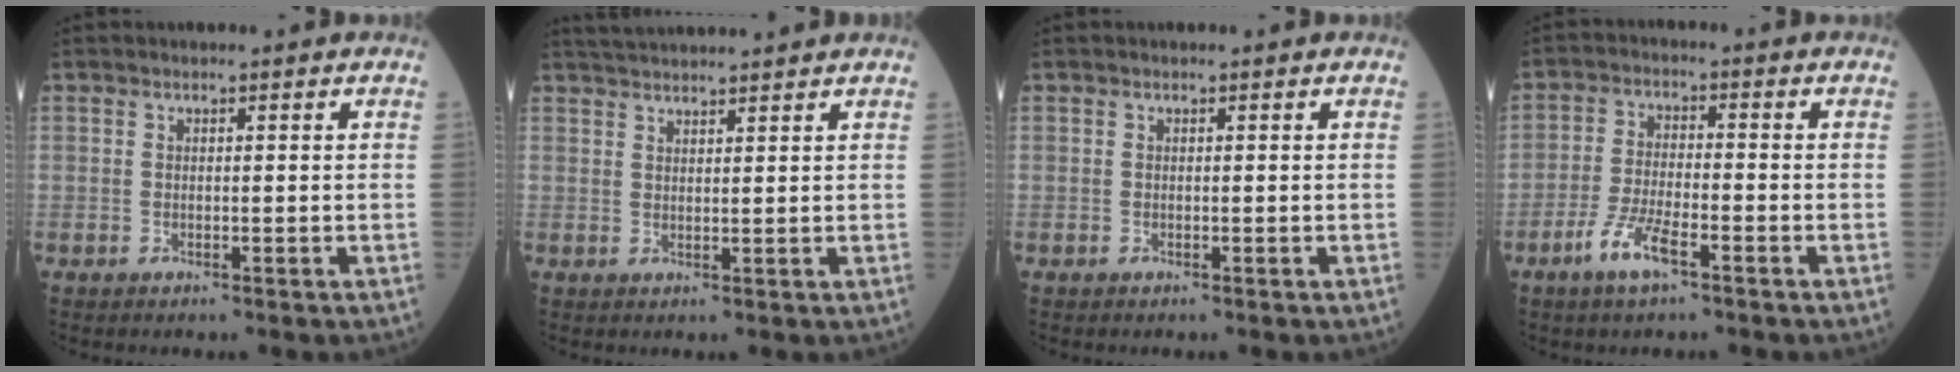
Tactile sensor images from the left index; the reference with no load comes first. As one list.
[{"total": 6.5, "force": [6.2, -0.3, 2.0], "torque": [-0.036, 0.035, 0.097]}, {"total": 0.0}, {"total": 5.8, "force": [-3.7, 1.2, 4.4], "torque": [-0.101, -0.007, -0.073]}]